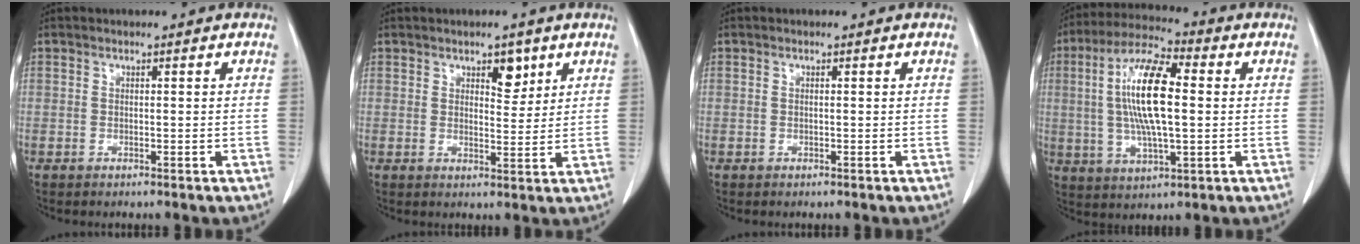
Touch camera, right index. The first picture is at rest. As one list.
[{"total": 3.7, "force": [2.1, 1.7, 2.5], "torque": [-0.030, -0.004, 0.033]}, {"total": 0.0}, {"total": 13.5, "force": [1.2, 3.2, 13.0], "torque": [-0.258, 0.015, 0.019]}]